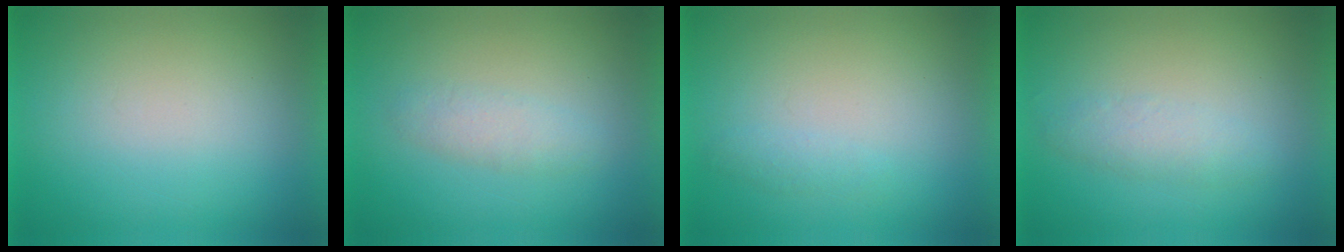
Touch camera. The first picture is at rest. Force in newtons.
{"total": 2.3}
{"total": 1.3}
{"total": 2.4}